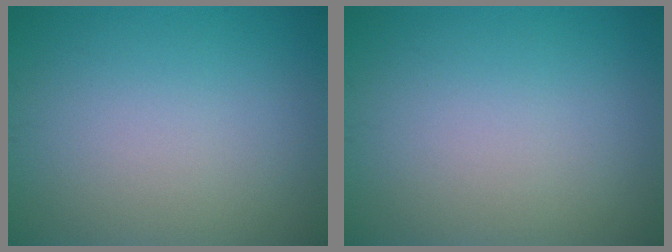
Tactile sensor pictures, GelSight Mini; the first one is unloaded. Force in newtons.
{"total": 0.0}